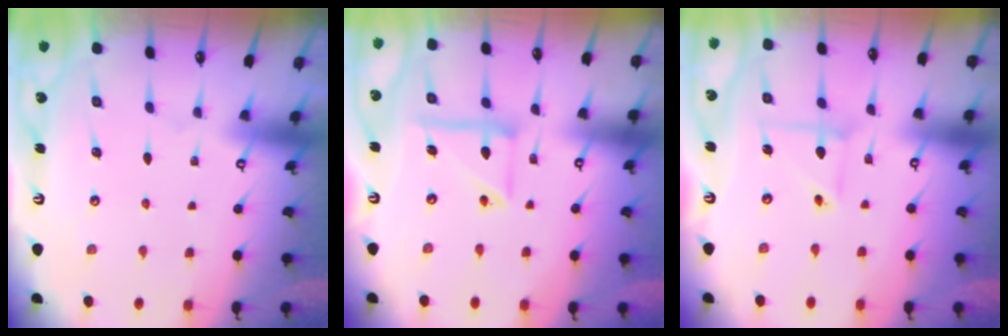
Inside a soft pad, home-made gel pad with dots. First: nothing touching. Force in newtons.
{"total": 12.3, "press": 12.1, "slide": 1.7}
{"total": 4.6, "press": 4.6, "slide": 0.5}